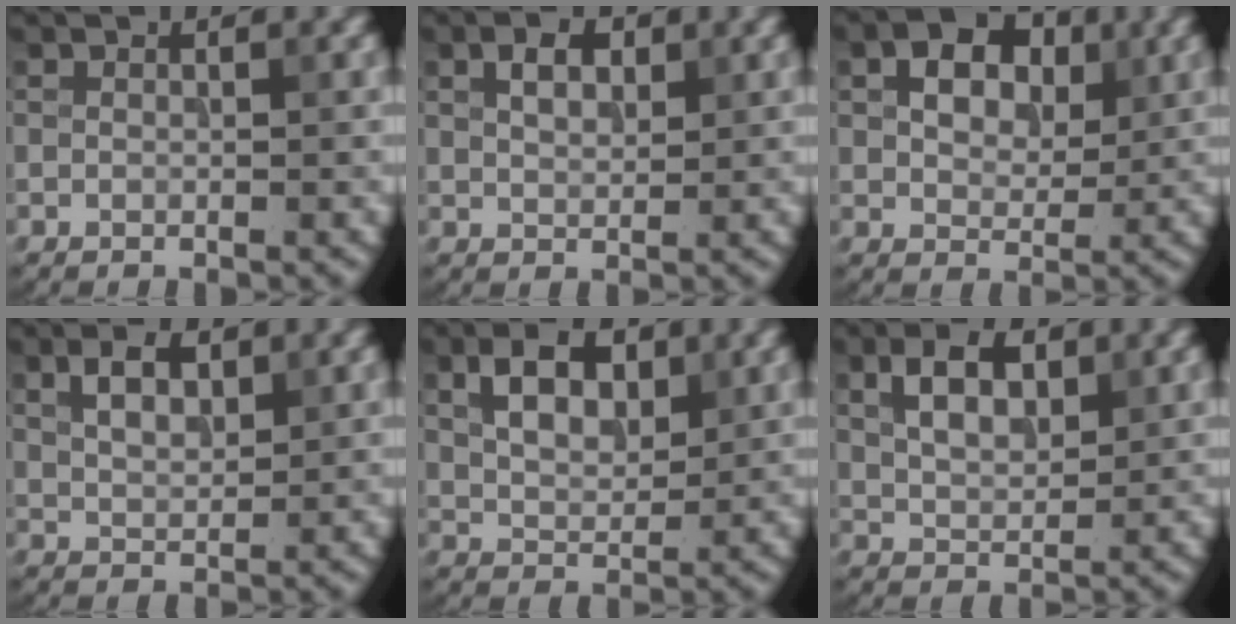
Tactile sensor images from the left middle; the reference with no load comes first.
{"total": 2.4, "force": [1.0, 1.4, 1.7], "torque": [-0.033, 0.005, 0.020]}
{"total": 4.9, "force": [1.6, 3.4, 3.2], "torque": [-0.054, 0.005, 0.020]}
{"total": 3.2, "force": [1.4, 1.7, 2.2], "torque": [-0.045, 0.004, 0.028]}
{"total": 4.9, "force": [1.9, 2.9, 3.5], "torque": [-0.063, 0.005, 0.032]}
{"total": 4.4, "force": [1.7, 2.5, 3.2], "torque": [-0.061, 0.005, 0.031]}